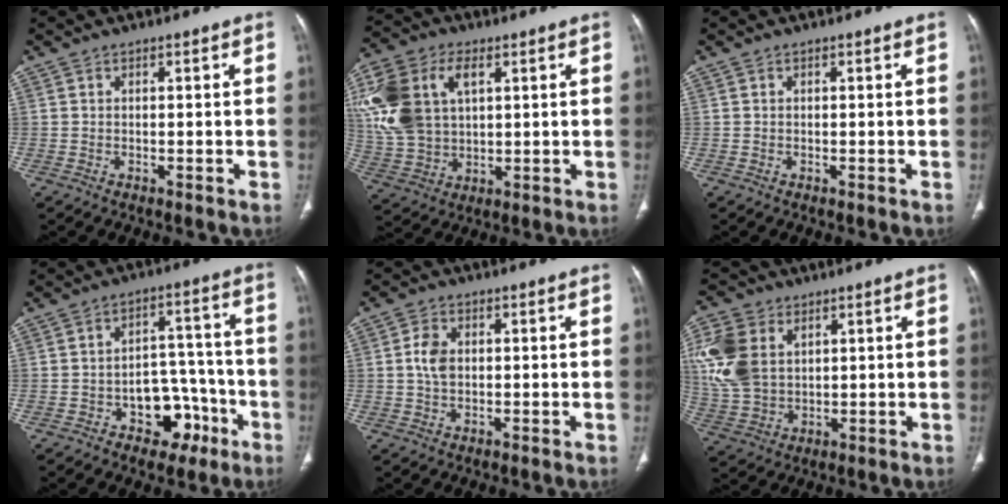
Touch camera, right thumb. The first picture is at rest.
{"total": 17.5, "force": [4.8, 11.4, 12.4], "torque": [-0.263, 0.005, 0.096]}
{"total": 0.0}
{"total": 10.0, "force": [-4.7, 7.0, 5.4], "torque": [-0.032, 0.056, -0.061]}
{"total": 4.8, "force": [0.5, 3.3, 3.4], "torque": [-0.063, 0.002, 0.007]}
{"total": 13.3, "force": [3.8, 9.4, 8.7], "torque": [-0.182, -0.003, 0.081]}